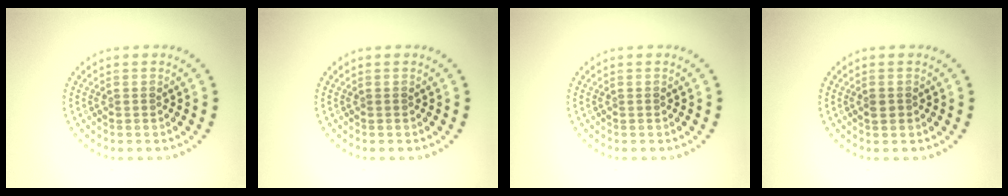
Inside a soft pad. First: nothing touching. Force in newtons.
{"total": 0.0}
{"total": 0.0}
{"total": 0.8, "press": 0.8, "slide": 0.2}